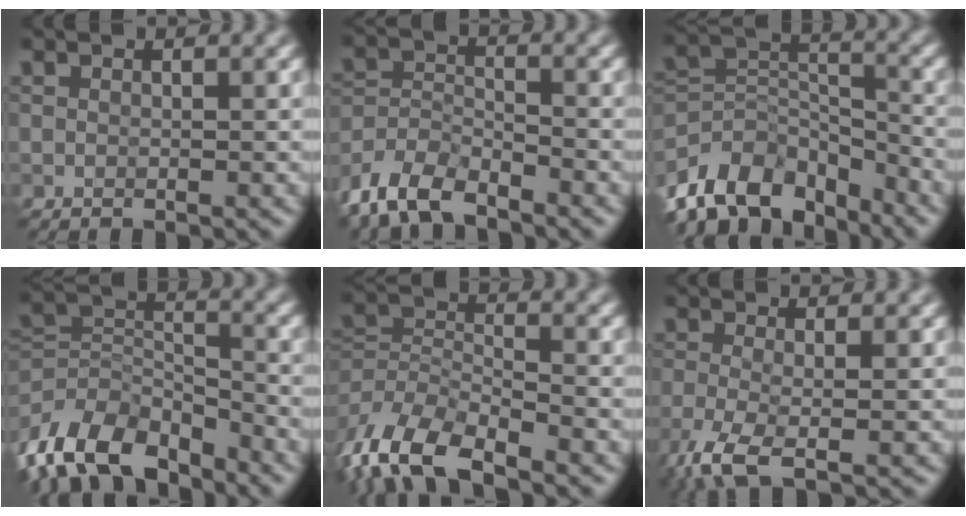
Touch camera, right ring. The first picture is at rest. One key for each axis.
{"total": 6.1, "fx": -5.0, "fy": 2.3, "fz": 2.6, "tx": -0.051, "ty": -0.006, "tz": -0.107}
{"total": 10.8, "fx": -7.4, "fy": 5.9, "fz": 5.1, "tx": -0.091, "ty": 0.005, "tz": -0.145}
{"total": 10.2, "fx": -6.8, "fy": 5.5, "fz": 5.4, "tx": -0.104, "ty": -0.005, "tz": -0.136}
{"total": 8.1, "fx": -5.3, "fy": 3.5, "fz": 5.0, "tx": -0.102, "ty": -0.005, "tz": -0.112}
{"total": 4.6, "fx": -2.4, "fy": 1.4, "fz": 3.6, "tx": -0.080, "ty": -0.014, "tz": -0.057}